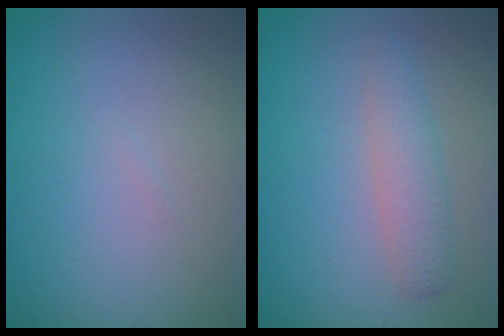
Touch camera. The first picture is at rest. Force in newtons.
{"total": 2.6, "press": 2.6, "slide": 0.0}